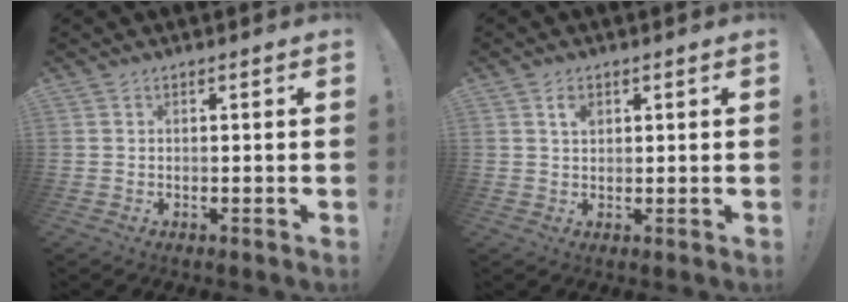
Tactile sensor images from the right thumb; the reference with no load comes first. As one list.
[{"total": 2.8, "force": [1.3, 1.6, 1.9], "torque": [-0.019, -0.006, 0.019]}]